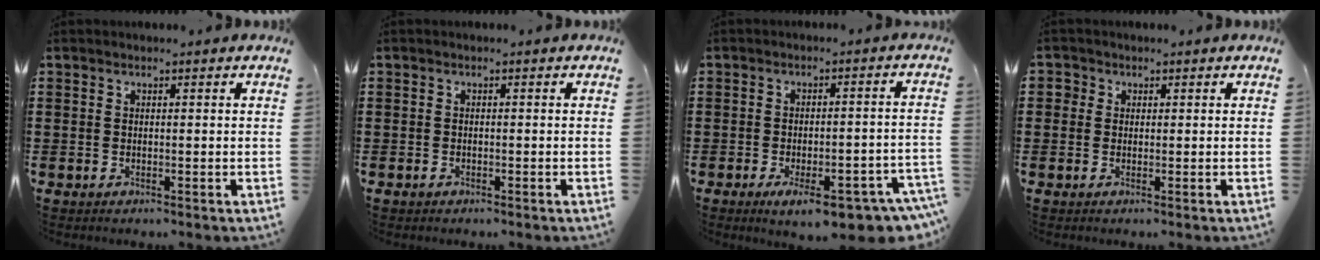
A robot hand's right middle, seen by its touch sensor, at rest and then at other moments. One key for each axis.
{"total": 0.6, "fx": -0.5, "fy": 0.3, "fz": 0.2, "tx": -0.004, "ty": 0.001, "tz": -0.010}
{"total": 7.9, "fx": -4.9, "fy": 1.9, "fz": 5.9, "tx": -0.091, "ty": 0.001, "tz": -0.080}
{"total": 1.4, "fx": 0.4, "fy": 1.3, "fz": -0.1, "tx": 0.004, "ty": 0.005, "tz": 0.005}